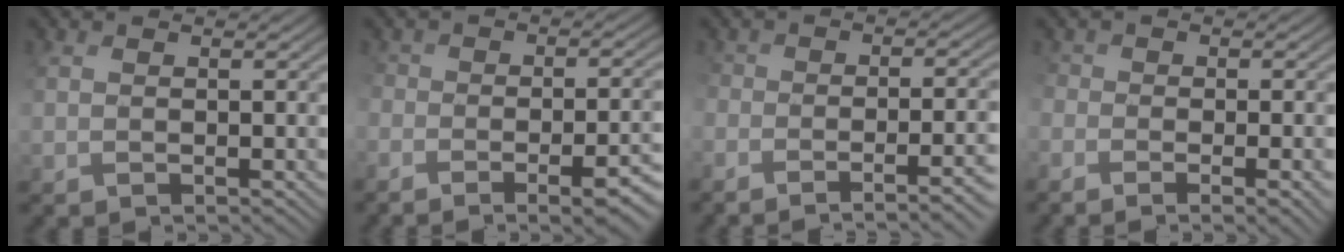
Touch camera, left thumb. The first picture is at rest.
{"total": 10.0, "force": [-6.1, 3.7, 7.1], "torque": [-0.095, -0.011, -0.065]}
{"total": 8.9, "force": [-5.5, 2.4, 6.5], "torque": [-0.079, 0.001, -0.062]}
{"total": 6.1, "force": [-3.0, 2.8, 4.5], "torque": [-0.079, -0.020, -0.034]}